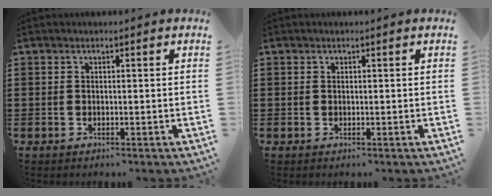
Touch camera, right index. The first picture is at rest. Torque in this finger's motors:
{"motor_torque": [0.68, 0.33, 0.03, 0.02]}